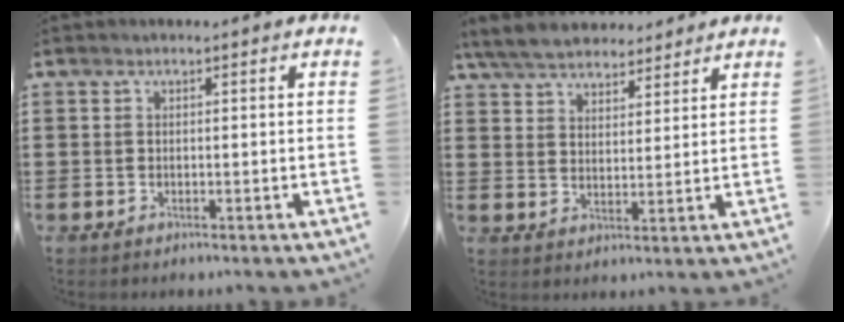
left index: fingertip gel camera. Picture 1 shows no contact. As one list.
[{"total": 5.6, "force": [5.2, 1.8, 1.3], "torque": [-0.047, -0.010, 0.096]}]